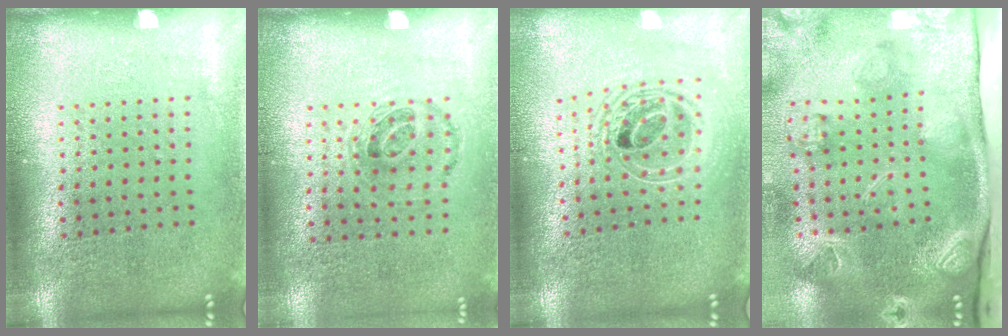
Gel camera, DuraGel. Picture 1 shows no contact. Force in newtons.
{"total": 0.9, "press": 0.7, "slide": 0.6}
{"total": 2.0, "press": 1.5, "slide": 1.3}
{"total": 4.5, "press": 3.3, "slide": 3.2}